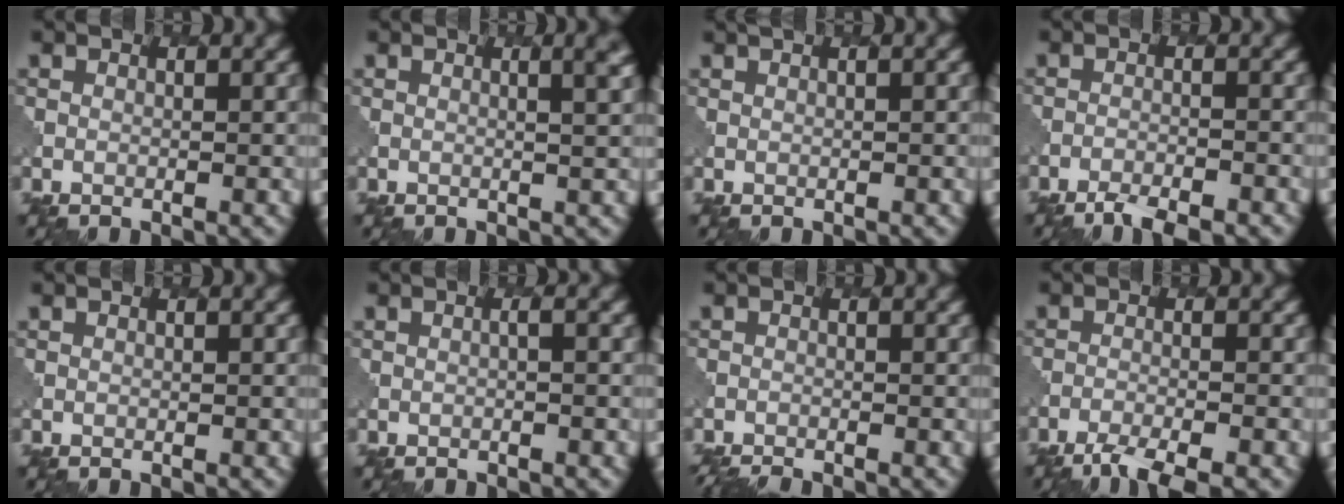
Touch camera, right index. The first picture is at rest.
{"total": 3.2, "force": [0.8, 1.2, 2.9], "torque": [-0.015, 0.006, 0.003]}
{"total": 1.6, "force": [0.8, 0.5, 1.3], "torque": [-0.015, -0.002, 0.006]}
{"total": 3.3, "force": [-2.8, 0.6, 1.6], "torque": [-0.028, -0.007, -0.052]}
{"total": 0.0}
{"total": 0.8, "force": [-0.1, 0.1, 0.8], "torque": [-0.006, 0.005, -0.005]}
{"total": 2.8, "force": [-2.7, 0.3, 0.6], "torque": [-0.014, -0.011, -0.042]}
{"total": 4.1, "force": [-3.2, 0.7, 2.5], "torque": [-0.045, -0.008, -0.064]}